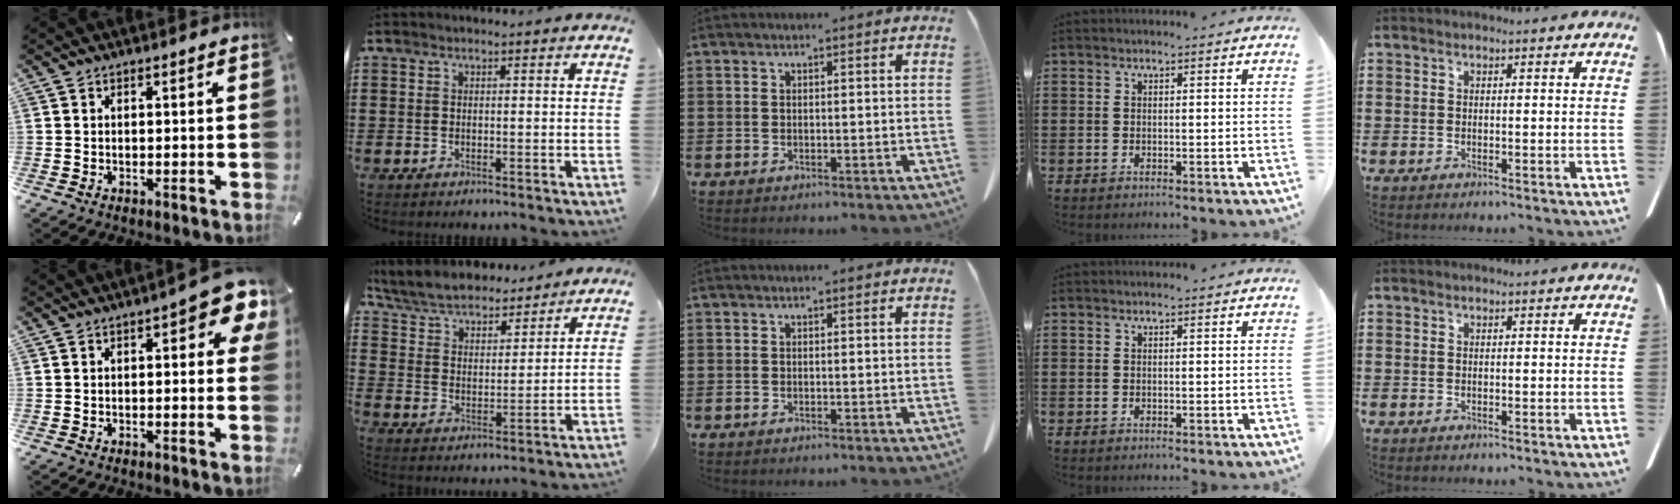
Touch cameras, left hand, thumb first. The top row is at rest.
{"thumb": {"total": 8.8, "force": [2.7, 3.4, 7.7], "torque": [-0.096, -0.012, 0.041]}, "index": {"total": 6.2, "force": [6.0, 1.1, 1.1], "torque": [-0.051, -0.030, 0.106]}}